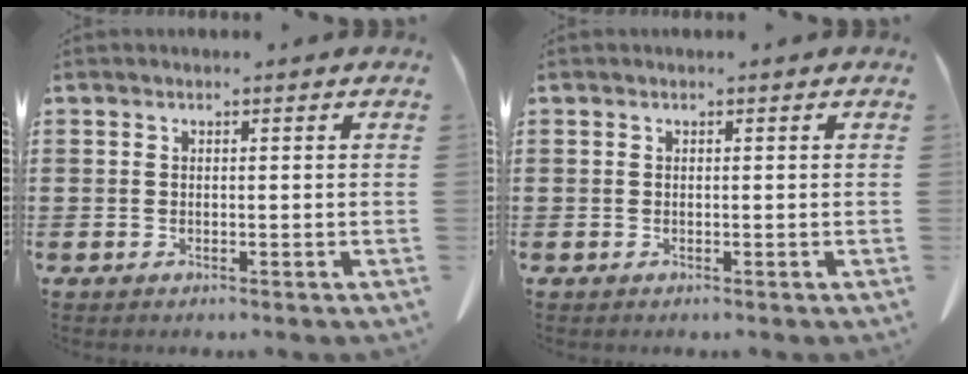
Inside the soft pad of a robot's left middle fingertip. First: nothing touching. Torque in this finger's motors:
{"motor_torque": [0.01, 0.00, 0.00, 0.00]}